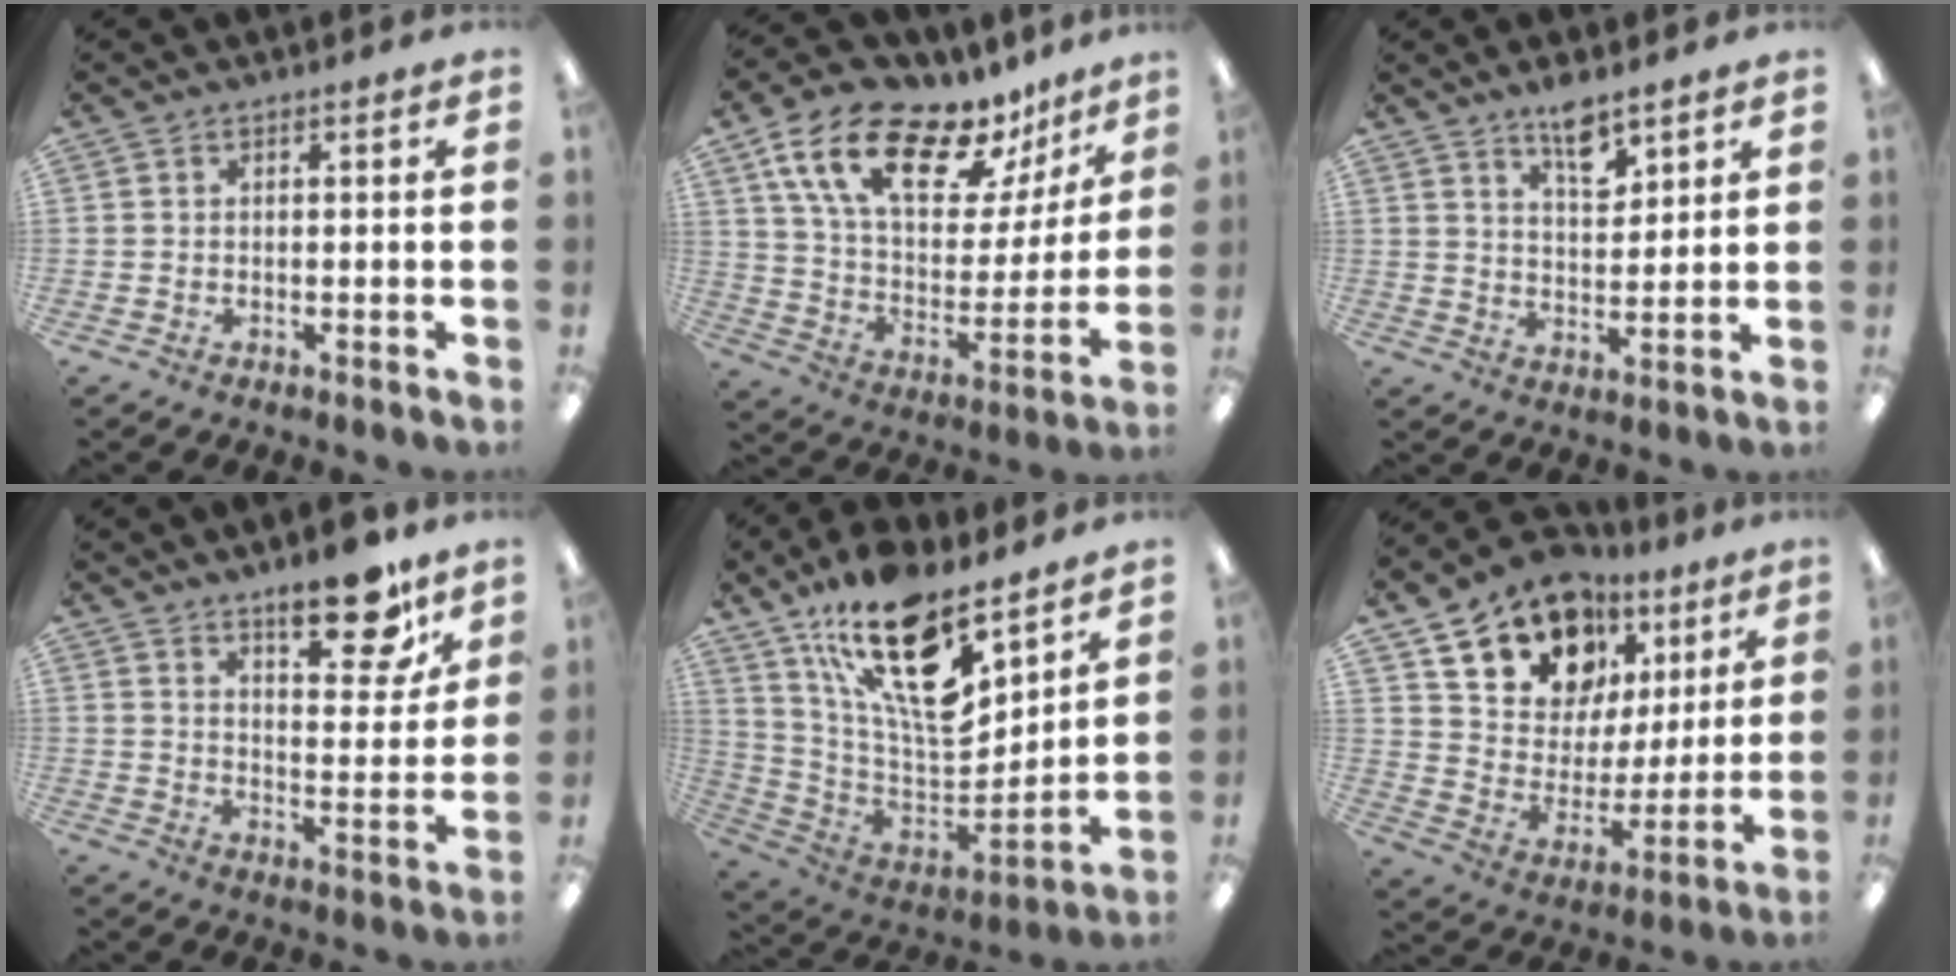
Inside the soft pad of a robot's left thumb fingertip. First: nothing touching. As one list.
[{"total": 21.8, "force": [14.5, 9.5, 13.3], "torque": [-0.227, -0.080, 0.253]}, {"total": 7.4, "force": [5.7, 2.8, 4.0], "torque": [-0.052, -0.039, 0.095]}, {"total": 13.1, "force": [9.5, 4.7, 7.7], "torque": [-0.085, -0.064, 0.157]}, {"total": 22.1, "force": [13.7, 8.7, 15.1], "torque": [-0.270, -0.091, 0.237]}, {"total": 17.4, "force": [11.1, 11.5, 6.8], "torque": [-0.128, -0.058, 0.208]}]